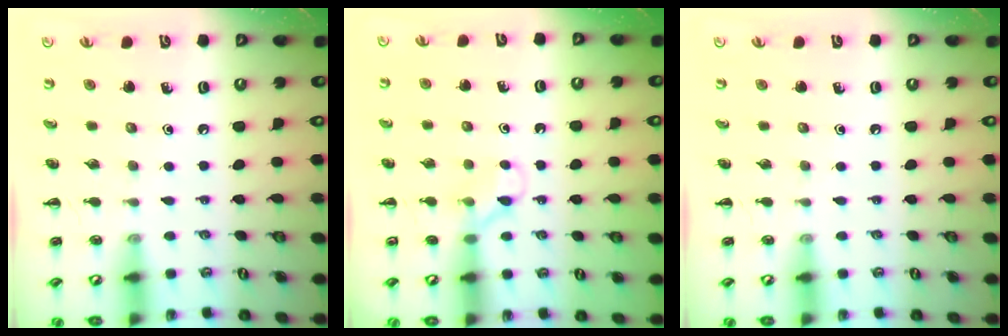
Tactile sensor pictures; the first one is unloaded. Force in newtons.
{"total": 4.2, "press": 3.9, "slide": 1.5}
{"total": 0.0}